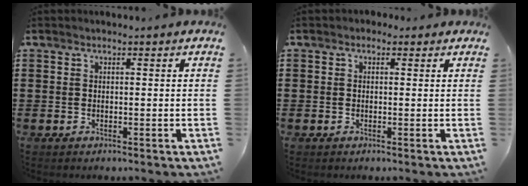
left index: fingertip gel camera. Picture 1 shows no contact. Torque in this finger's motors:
{"motor_torque": [2.14, 0.00, -0.81, -0.21]}